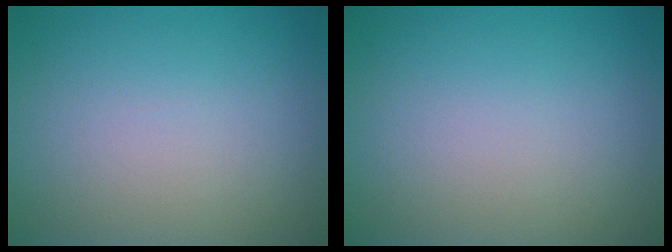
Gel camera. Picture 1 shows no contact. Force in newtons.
{"total": 0.0}